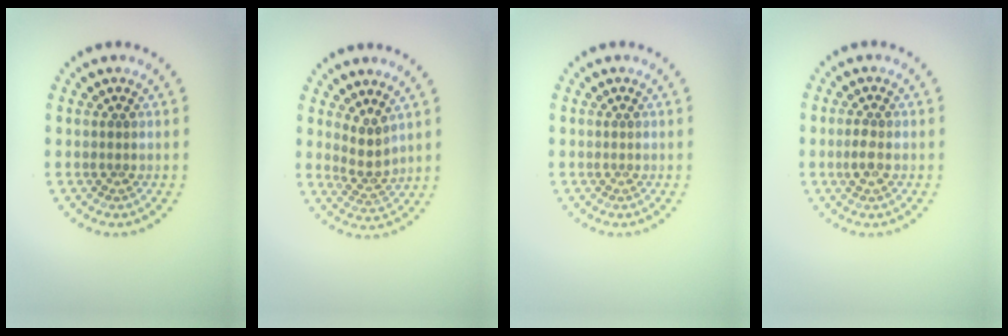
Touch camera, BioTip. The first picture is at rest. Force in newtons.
{"total": 2.2, "press": 1.7, "slide": 1.4}
{"total": 0.0}
{"total": 1.4, "press": 1.4, "slide": 0.2}